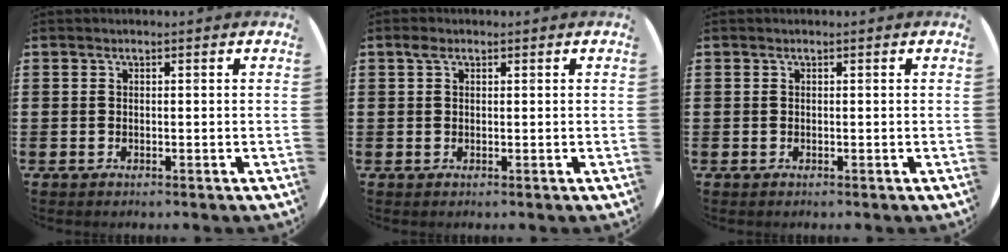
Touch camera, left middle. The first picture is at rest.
{"total": 1.1, "force": [0.6, 0.7, 0.6], "torque": [-0.006, 0.003, 0.009]}
{"total": 0.0}